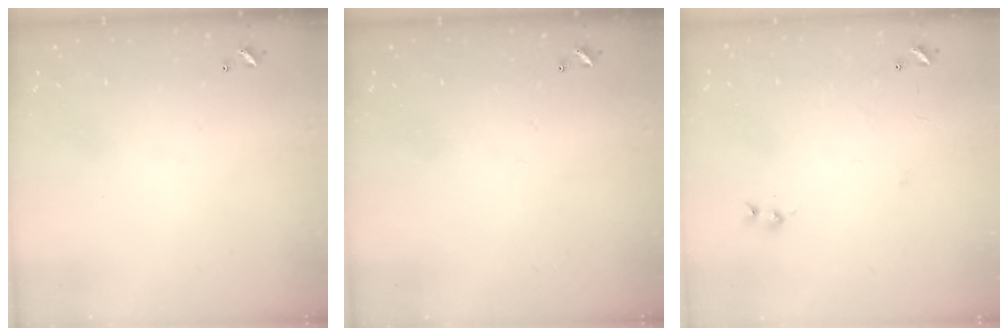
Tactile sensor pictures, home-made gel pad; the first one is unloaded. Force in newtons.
{"total": 0.0}
{"total": 5.9, "press": 5.9, "slide": 0.7}